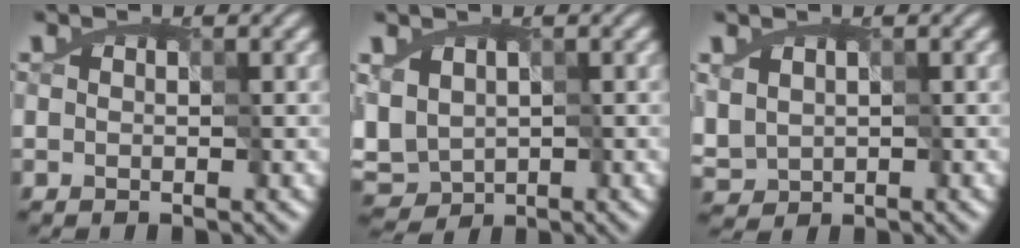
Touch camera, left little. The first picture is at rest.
{"total": 2.6, "force": [-0.8, 2.2, 1.1], "torque": [-0.031, -0.012, -0.003]}
{"total": 1.5, "force": [0.1, 1.4, 0.7], "torque": [-0.034, -0.008, 0.018]}